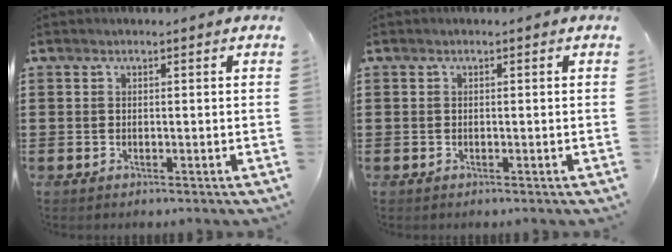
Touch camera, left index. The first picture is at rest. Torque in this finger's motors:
{"motor_torque": [-0.01, 0.01, 0.00, 0.00]}